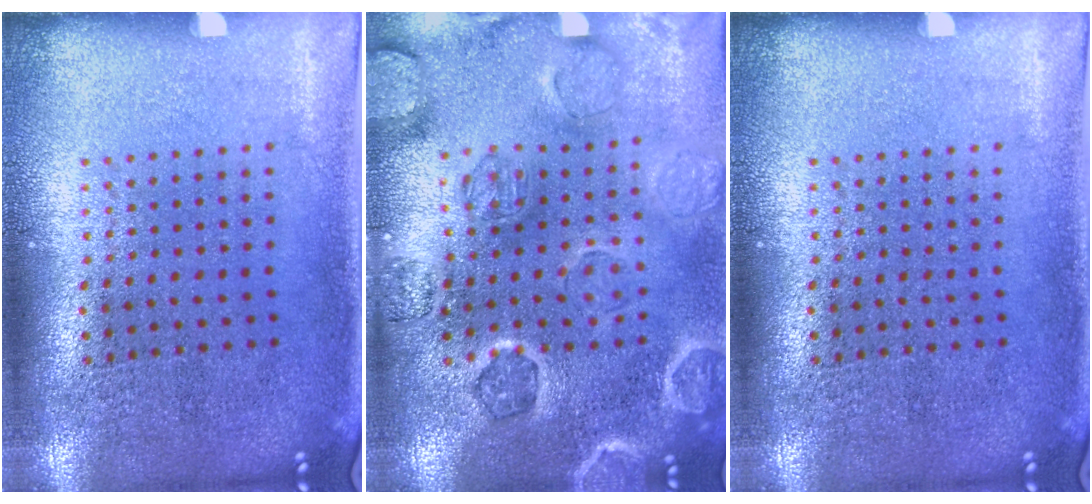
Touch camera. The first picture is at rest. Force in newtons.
{"total": 1.6, "press": 1.6, "slide": 0.2}
{"total": 0.0}